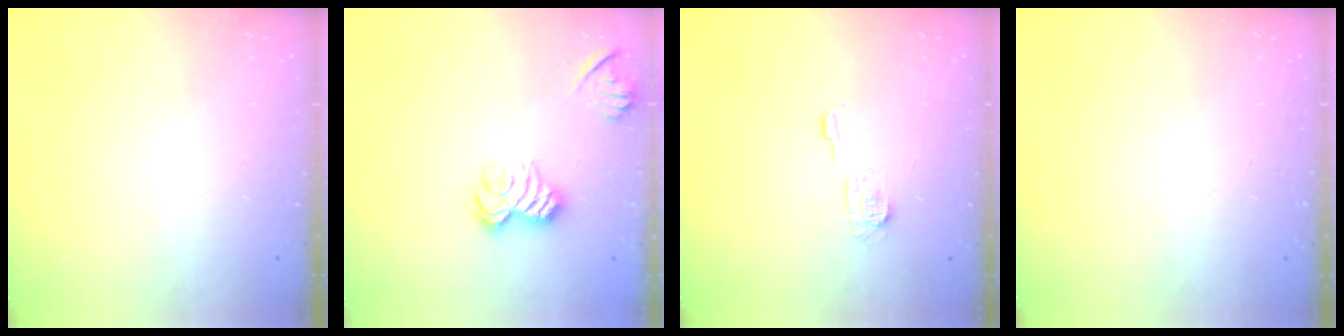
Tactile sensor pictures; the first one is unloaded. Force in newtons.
{"total": 9.3, "press": 9.3, "slide": 0.3}
{"total": 6.2, "press": 6.2, "slide": 0.8}
{"total": 0.0}